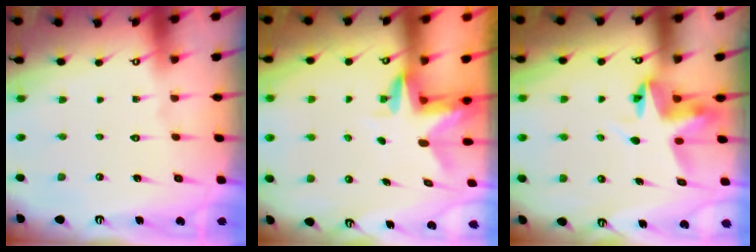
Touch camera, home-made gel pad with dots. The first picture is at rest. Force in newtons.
{"total": 3.1, "press": 3.1, "slide": 0.3}
{"total": 5.2, "press": 5.1, "slide": 0.3}